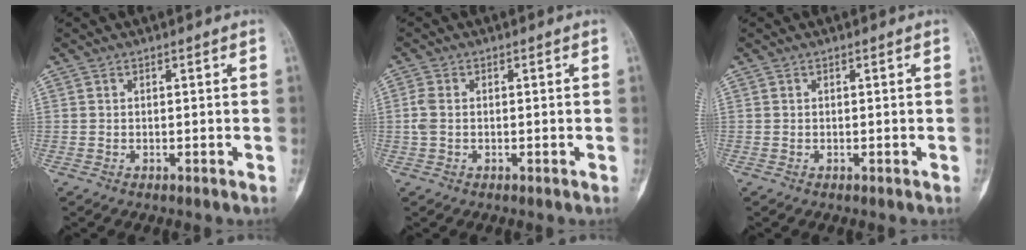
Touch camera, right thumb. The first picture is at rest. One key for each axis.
{"total": 2.4, "fx": -0.1, "fy": 1.5, "fz": 1.8, "tx": -0.056, "ty": 0.001, "tz": -0.006}
{"total": 0.0}